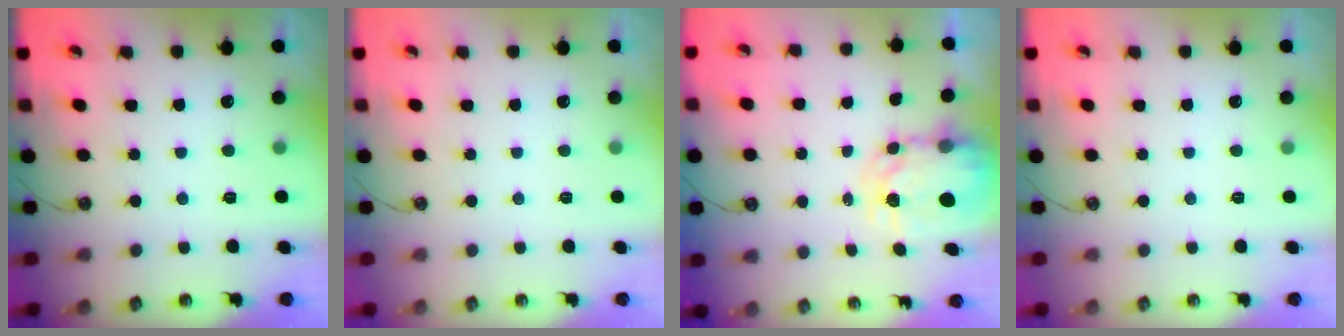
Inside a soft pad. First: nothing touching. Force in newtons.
{"total": 0.0}
{"total": 5.5, "press": 5.5, "slide": 0.7}
{"total": 0.0}